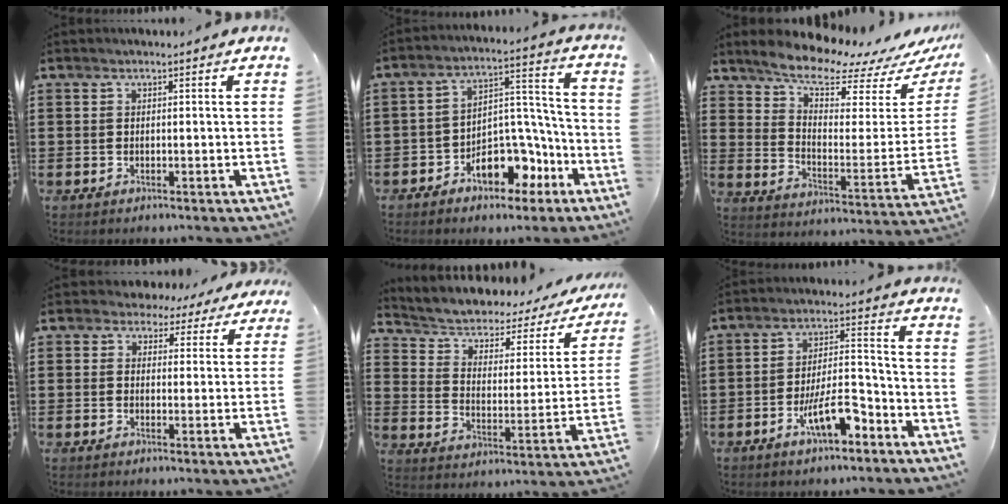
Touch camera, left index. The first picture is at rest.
{"total": 9.6, "force": [-5.9, 5.7, 5.1], "torque": [-0.076, 0.028, -0.104]}
{"total": 9.3, "force": [8.3, 2.0, 3.6], "torque": [-0.095, -0.061, 0.145]}
{"total": 3.2, "force": [2.2, 2.2, 0.6], "torque": [-0.026, 0.005, 0.040]}
{"total": 3.1, "force": [1.5, 2.1, 1.8], "torque": [-0.050, -0.018, 0.014]}
{"total": 8.9, "force": [-5.0, 2.8, 6.8], "torque": [-0.127, 0.010, -0.090]}